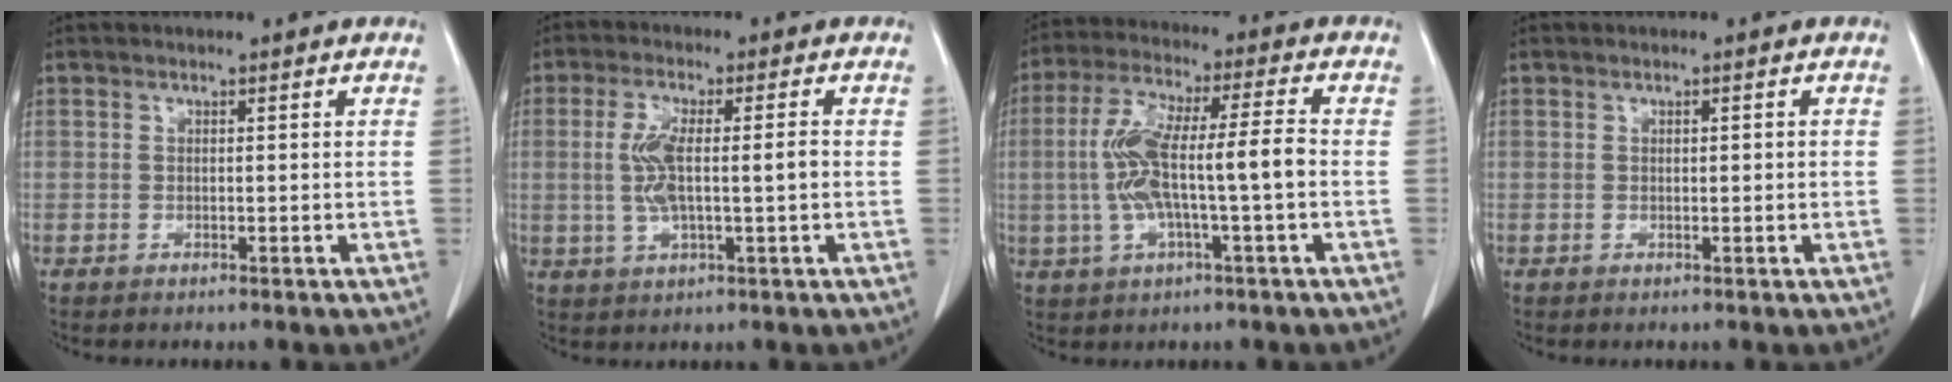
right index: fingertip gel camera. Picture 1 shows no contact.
{"total": 7.2, "force": [0.0, 1.7, 7.0], "torque": [-0.146, 0.008, 0.006]}
{"total": 11.6, "force": [-1.0, 1.7, 11.4], "torque": [-0.229, 0.024, -0.016]}
{"total": 0.8, "force": [0.0, 0.1, 0.8], "torque": [-0.014, -0.001, 0.002]}